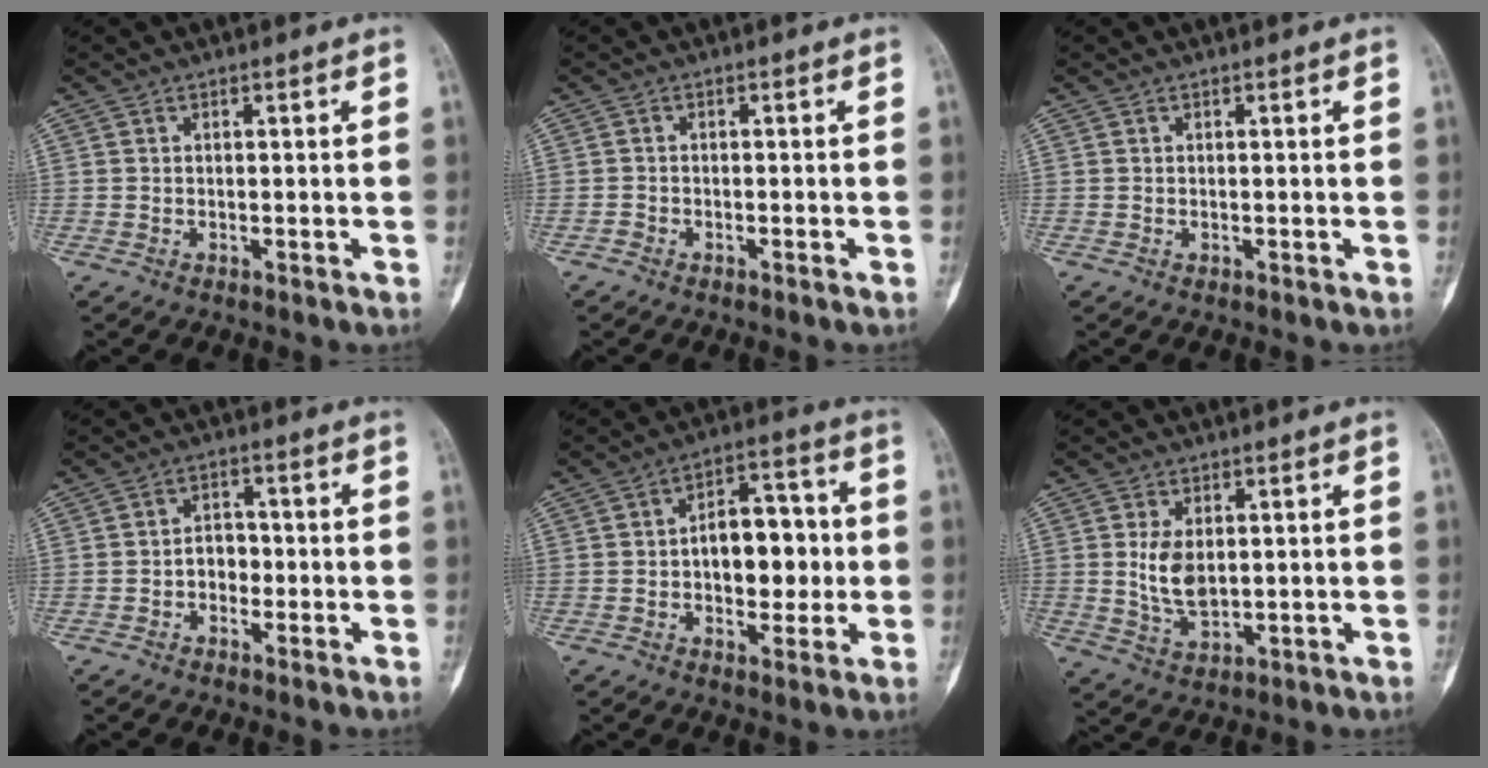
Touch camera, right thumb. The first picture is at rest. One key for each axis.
{"total": 0.8, "fx": -0.7, "fy": 0.2, "fz": 0.2, "tx": -0.008, "ty": 0.000, "tz": -0.015}
{"total": 0.0}
{"total": 3.7, "fx": -1.1, "fy": 2.9, "fz": 2.1, "tx": -0.012, "ty": 0.018, "tz": -0.026}
{"total": 12.2, "fx": -0.4, "fy": 7.3, "fz": 9.7, "tx": -0.097, "ty": 0.026, "tz": -0.006}
{"total": 6.8, "fx": 1.0, "fy": 4.0, "fz": 5.4, "tx": -0.094, "ty": -0.012, "tz": 0.029}